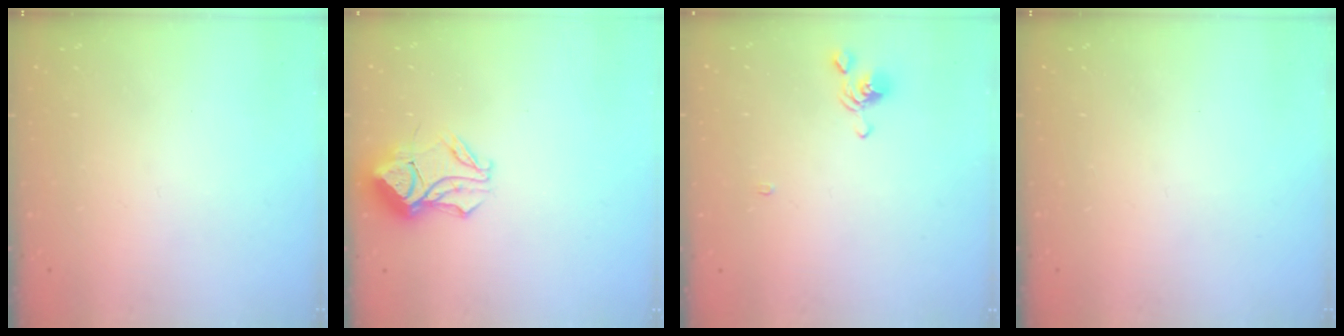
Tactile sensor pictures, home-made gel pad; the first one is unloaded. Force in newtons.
{"total": 10.0, "press": 10.0, "slide": 0.2}
{"total": 2.8, "press": 2.8, "slide": 0.1}
{"total": 0.0}